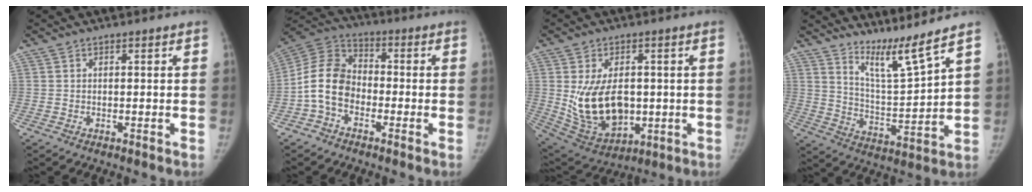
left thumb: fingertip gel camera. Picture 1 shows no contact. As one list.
[{"total": 10.7, "force": [-3.0, 7.8, 6.7], "torque": [-0.120, 0.032, -0.072]}, {"total": 15.2, "force": [-0.1, 9.8, 11.6], "torque": [-0.176, -0.009, 0.026]}, {"total": 9.1, "force": [7.7, -1.0, 4.7], "torque": [-0.083, -0.078, 0.149]}]